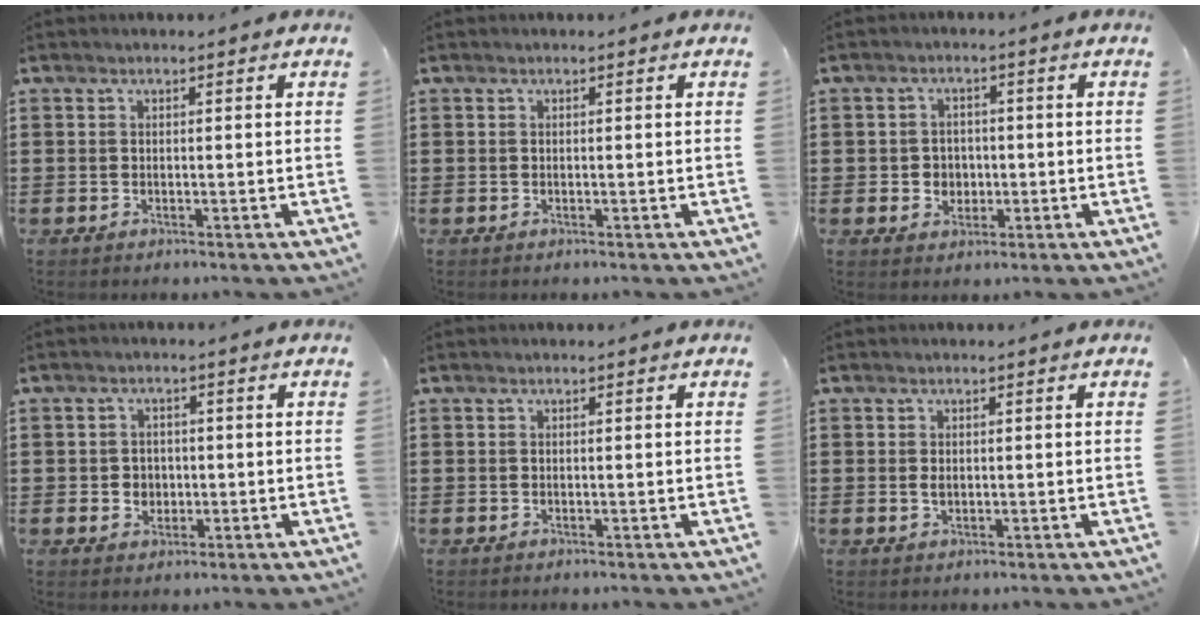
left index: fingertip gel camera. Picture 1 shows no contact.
{"total": 0.0}
{"total": 3.1, "force": [-0.4, 2.8, 1.1], "torque": [-0.033, 0.005, -0.012]}
{"total": 2.6, "force": [-0.2, 2.4, 0.8], "torque": [-0.026, 0.007, -0.009]}
{"total": 0.0}
{"total": 1.1, "force": [0.1, 0.6, 0.9], "torque": [-0.021, 0.002, 0.002]}